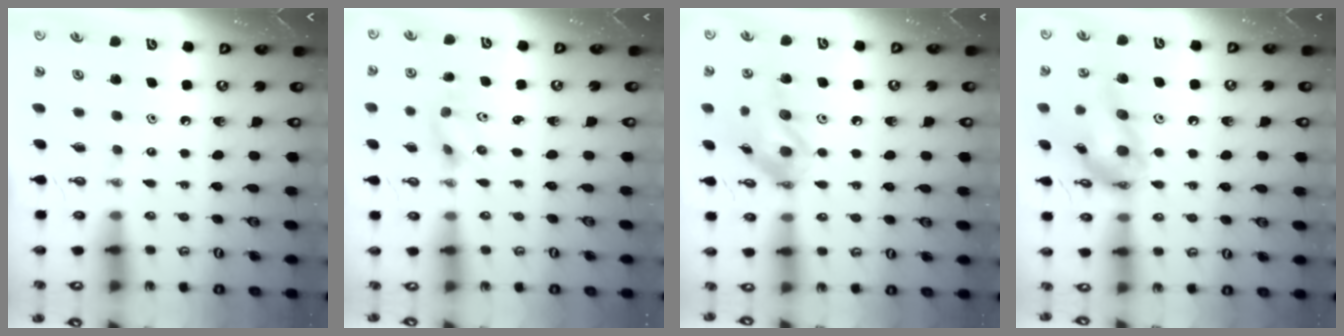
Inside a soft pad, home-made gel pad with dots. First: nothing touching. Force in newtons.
{"total": 2.8, "press": 2.6, "slide": 1.1}
{"total": 14.3, "press": 14.2, "slide": 1.8}
{"total": 16.1, "press": 16.0, "slide": 1.4}